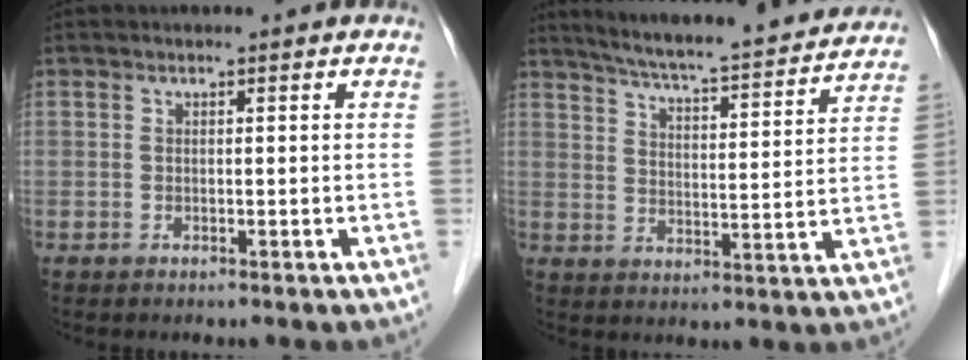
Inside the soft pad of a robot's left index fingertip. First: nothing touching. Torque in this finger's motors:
{"motor_torque": [0.27, 0.03, 0.18, 0.10]}